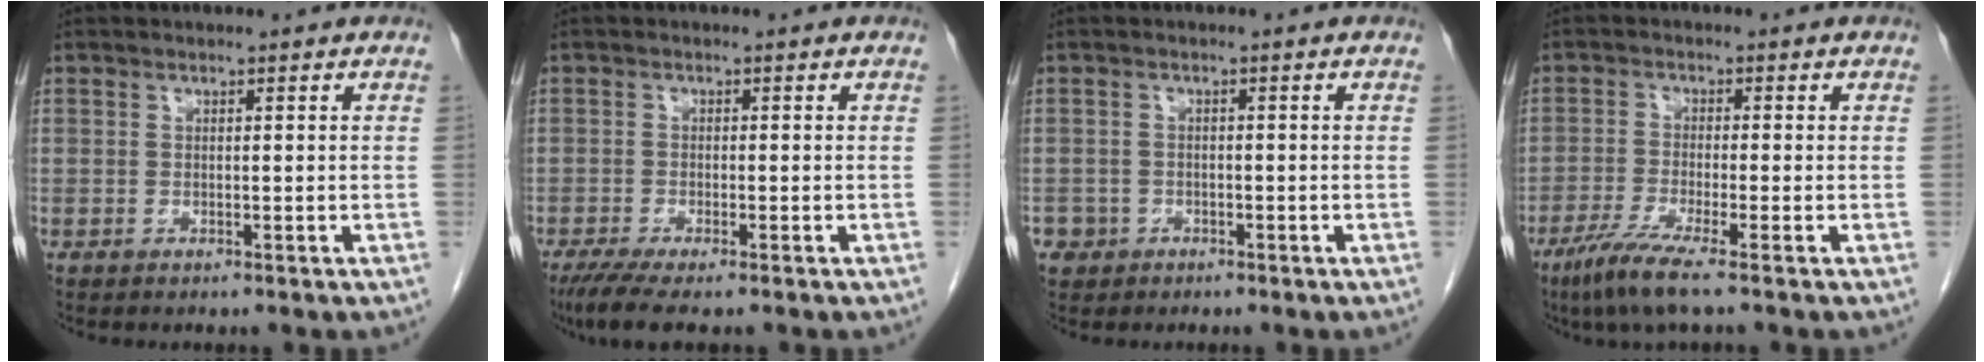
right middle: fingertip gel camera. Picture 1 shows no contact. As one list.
[{"total": 5.3, "force": [-3.9, 0.6, 3.5], "torque": [-0.064, -0.015, -0.065]}, {"total": 2.5, "force": [-1.3, 2.1, 0.1], "torque": [-0.001, 0.008, -0.022]}, {"total": 5.8, "force": [-3.9, -0.5, 4.4], "torque": [-0.091, -0.020, -0.078]}]